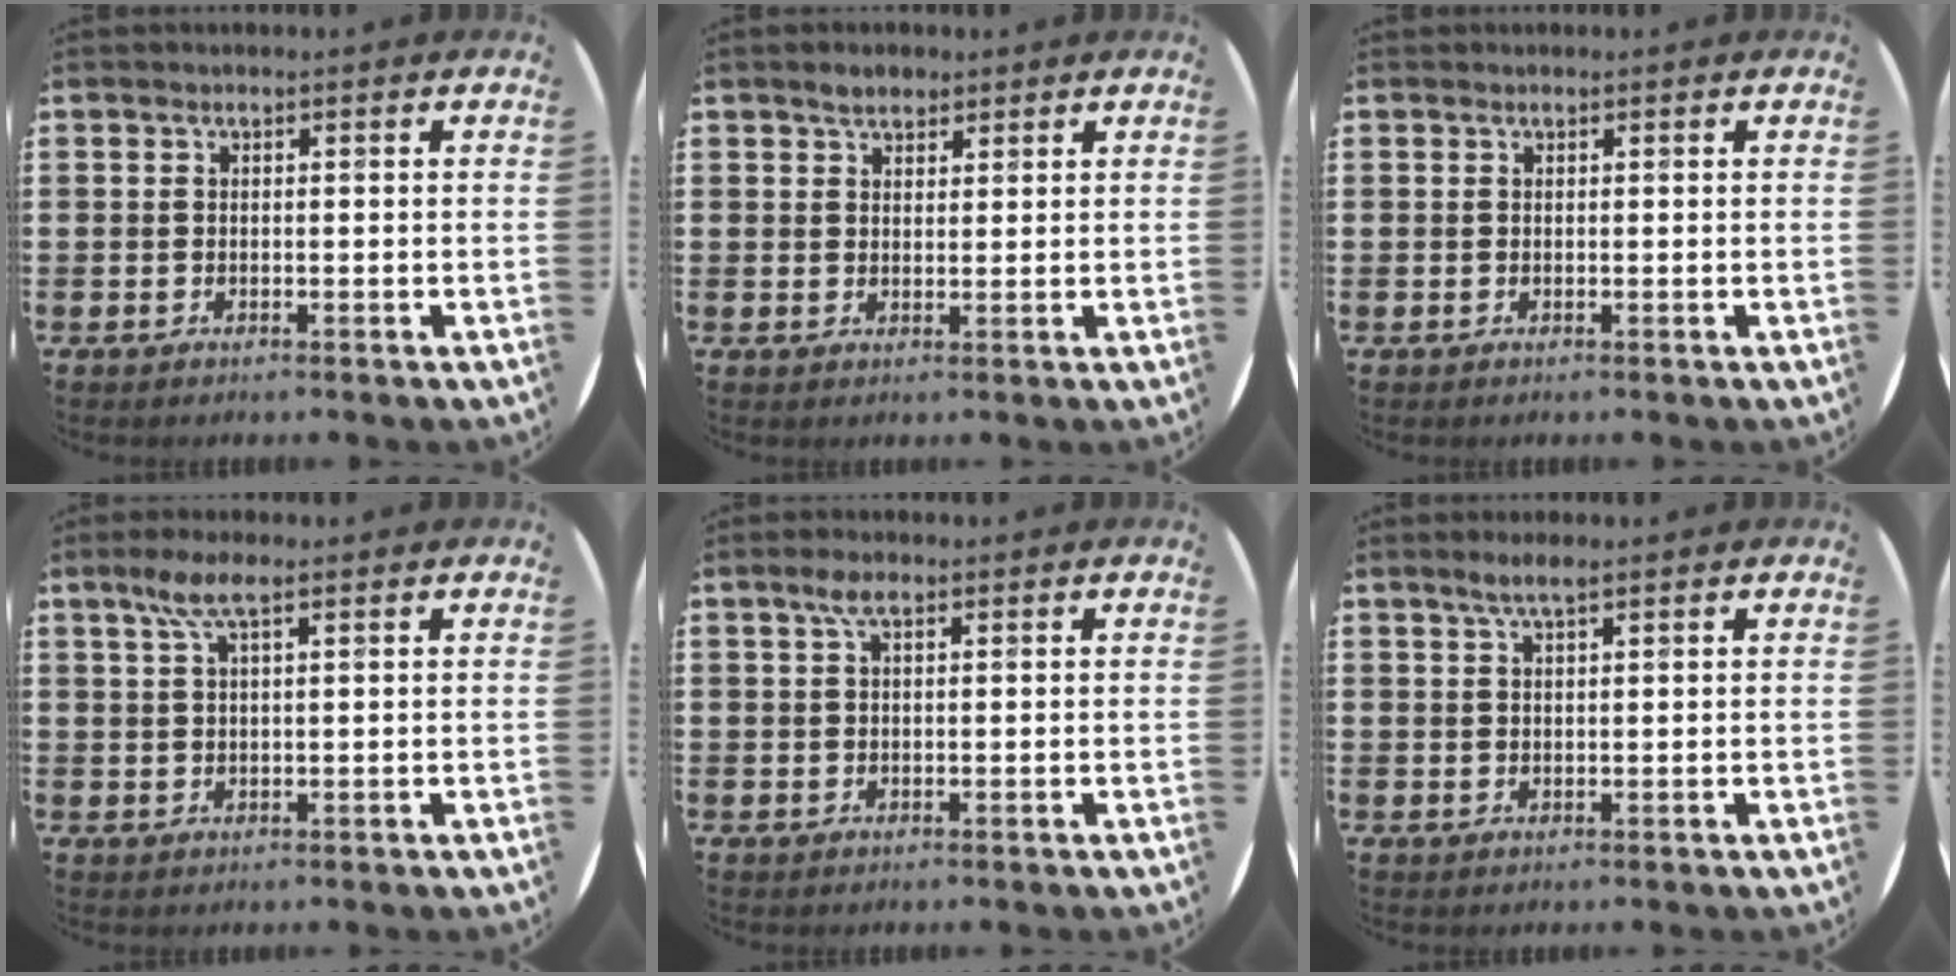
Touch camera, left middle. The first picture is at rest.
{"total": 2.3, "force": [1.9, 1.1, 0.6], "torque": [-0.005, 0.001, 0.035]}
{"total": 0.0}
{"total": 4.2, "force": [2.3, 1.0, 3.3], "torque": [-0.070, 0.007, 0.039]}
{"total": 1.7, "force": [0.8, 0.5, 1.4], "torque": [-0.031, 0.006, 0.012]}
{"total": 2.4, "force": [1.7, 0.3, 1.6], "torque": [-0.033, 0.004, 0.030]}